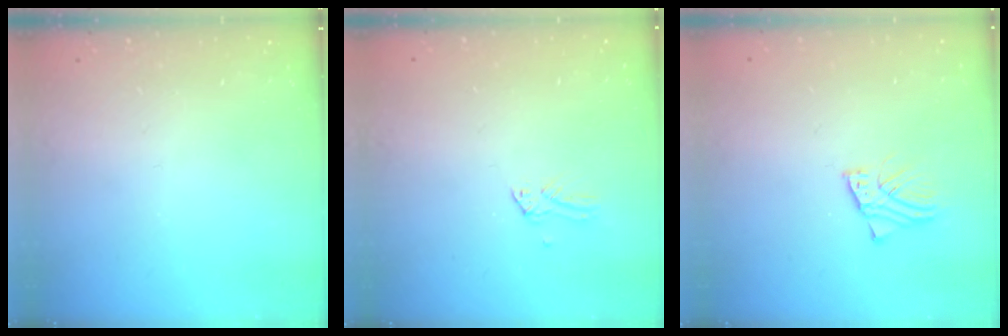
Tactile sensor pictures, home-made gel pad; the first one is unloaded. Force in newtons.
{"total": 0.0}
{"total": 2.6, "press": 2.6, "slide": 0.1}